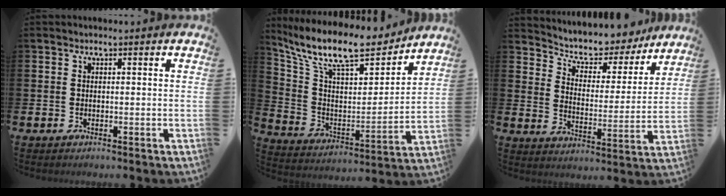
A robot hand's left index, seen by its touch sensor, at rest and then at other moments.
{"total": 12.8, "force": [11.0, 3.6, 5.6], "torque": [-0.136, -0.073, 0.189]}
{"total": 6.8, "force": [6.3, 2.4, 0.9], "torque": [-0.043, -0.053, 0.106]}